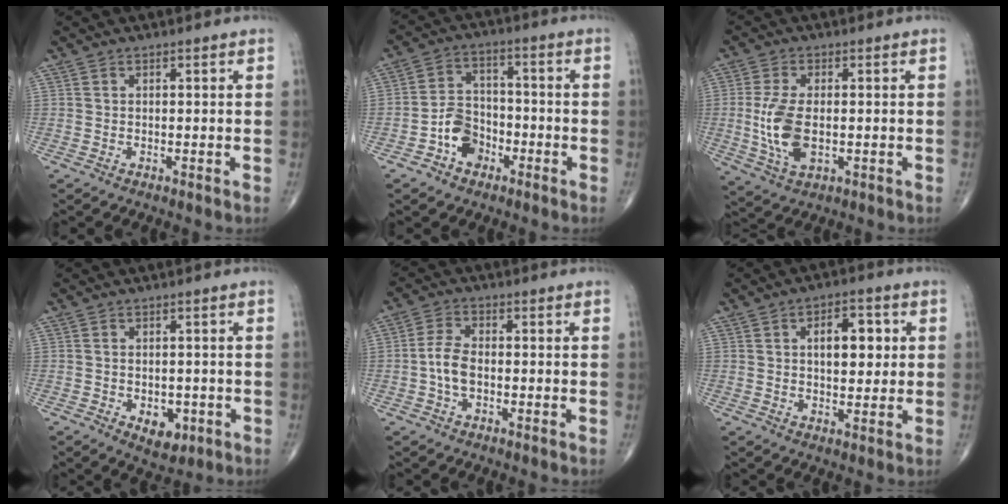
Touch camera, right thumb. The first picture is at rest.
{"total": 7.7, "force": [-3.5, 5.6, 3.8], "torque": [-0.042, 0.037, -0.068]}
{"total": 9.1, "force": [-0.8, 4.7, 7.8], "torque": [-0.167, -0.006, -0.011]}
{"total": 5.2, "force": [-1.8, 3.3, 3.6], "torque": [-0.032, 0.003, -0.016]}
{"total": 5.2, "force": [-1.0, 2.9, 4.2], "torque": [-0.086, 0.018, -0.025]}
{"total": 8.3, "force": [1.6, 4.6, 6.7], "torque": [-0.069, 0.002, 0.023]}